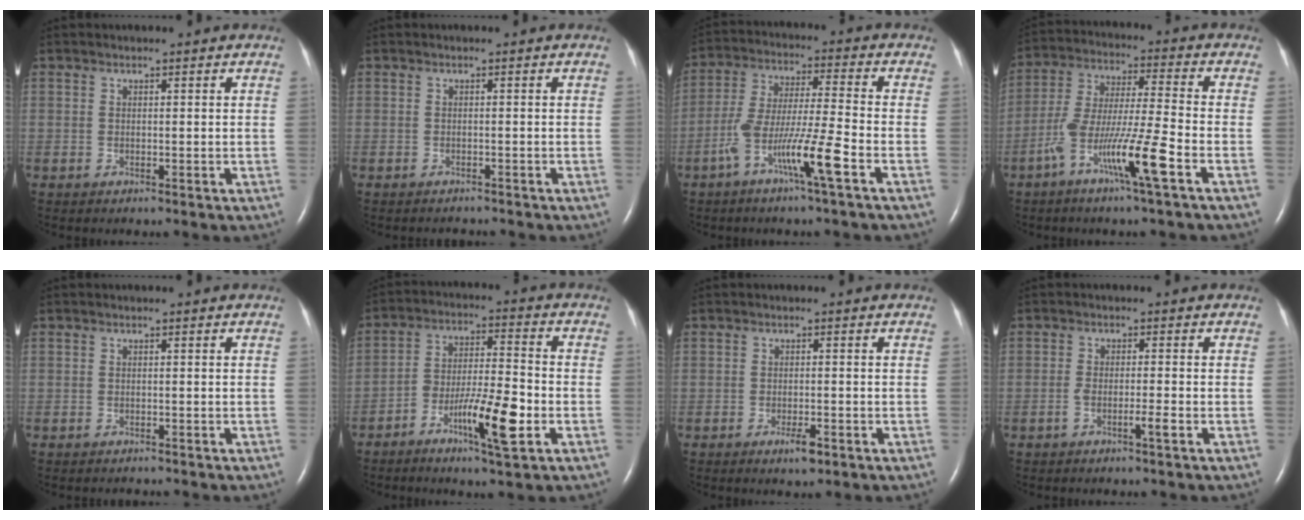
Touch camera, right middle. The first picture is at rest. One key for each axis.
{"total": 1.4, "fx": -1.4, "fy": 0.3, "fz": 0.1, "tx": -0.003, "ty": -0.004, "tz": -0.016}
{"total": 10.2, "fx": -5.1, "fy": -0.5, "fz": 8.9, "tx": -0.177, "ty": -0.001, "tz": -0.099}
{"total": 11.6, "fx": -5.7, "fy": -0.5, "fz": 10.1, "tx": -0.202, "ty": -0.004, "tz": -0.110}
{"total": 0.8, "fx": -0.8, "fy": 0.1, "fz": 0.0, "tx": -0.004, "ty": -0.002, "tz": -0.010}
{"total": 10.4, "fx": -4.7, "fy": 1.3, "fz": 9.2, "tx": -0.167, "ty": 0.000, "tz": -0.081}
{"total": 2.5, "fx": -1.5, "fy": 0.5, "fz": 1.9, "tx": -0.035, "ty": -0.002, "tz": -0.022}
{"total": 2.3, "fx": -1.3, "fy": -0.2, "fz": 1.9, "tx": -0.037, "ty": -0.002, "tz": -0.026}